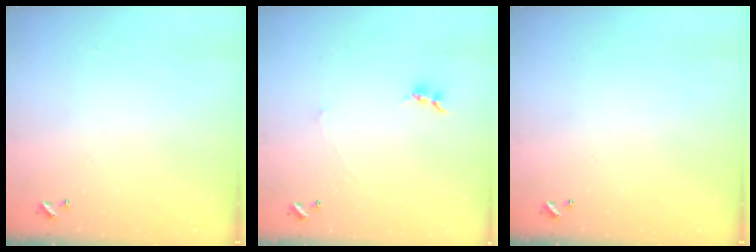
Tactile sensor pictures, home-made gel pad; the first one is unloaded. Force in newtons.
{"total": 1.4, "press": 1.3, "slide": 0.4}
{"total": 0.0}